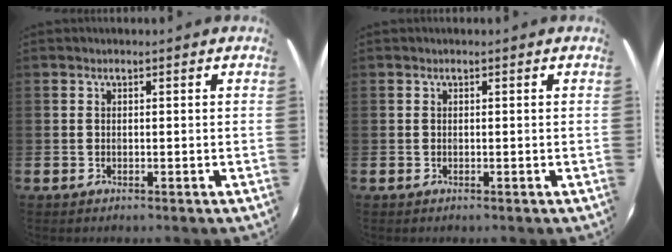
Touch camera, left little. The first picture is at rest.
{"total": 0.0}